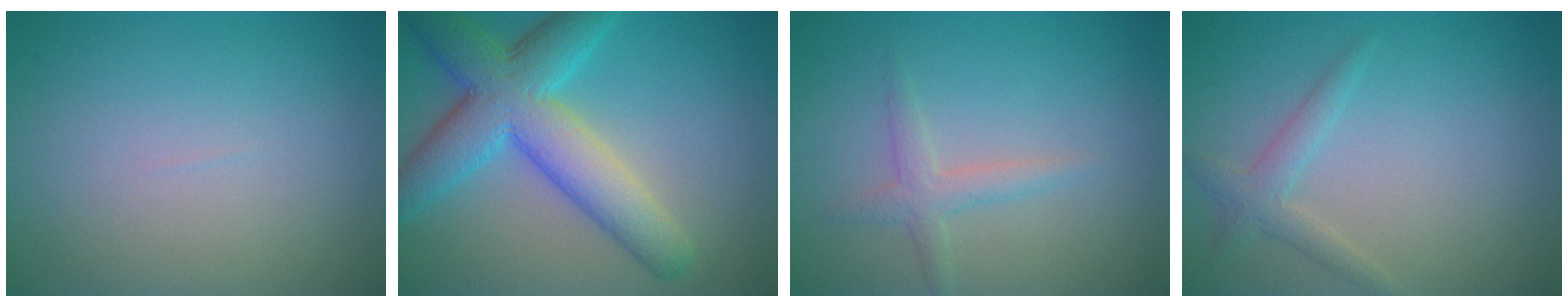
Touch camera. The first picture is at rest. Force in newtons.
{"total": 8.5, "press": 8.5, "slide": 0.2}
{"total": 1.9, "press": 1.9, "slide": 0.0}
{"total": 1.9, "press": 1.9, "slide": 0.0}